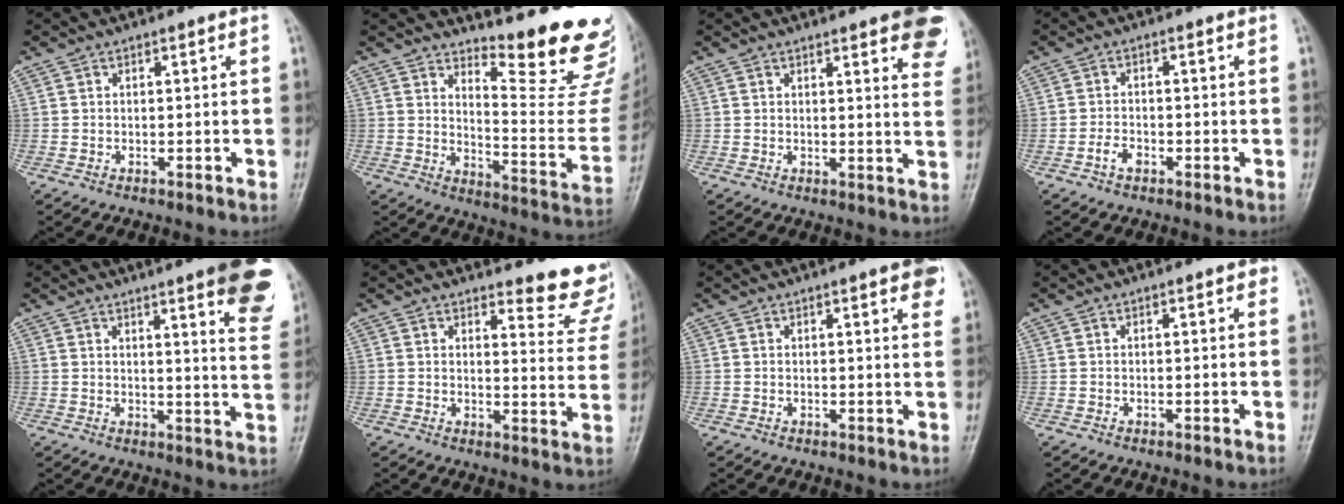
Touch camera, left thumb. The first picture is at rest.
{"total": 19.0, "force": [16.2, 3.7, 9.2], "torque": [-0.083, -0.180, 0.205]}
{"total": 12.4, "force": [7.4, 3.3, 9.3], "torque": [-0.088, -0.028, 0.076]}
{"total": 2.7, "force": [-1.5, 1.7, 1.6], "torque": [-0.028, 0.011, -0.028]}
{"total": 15.3, "force": [8.9, 2.6, 12.1], "torque": [-0.122, -0.043, 0.098]}
{"total": 11.1, "force": [10.3, 2.9, 2.6], "torque": [0.006, -0.105, 0.095]}
{"total": 5.1, "force": [2.7, 1.2, 4.1], "torque": [-0.036, -0.004, 0.029]}
{"total": 0.5, "force": [0.2, 0.3, 0.4], "torque": [0.000, 0.002, -0.002]}